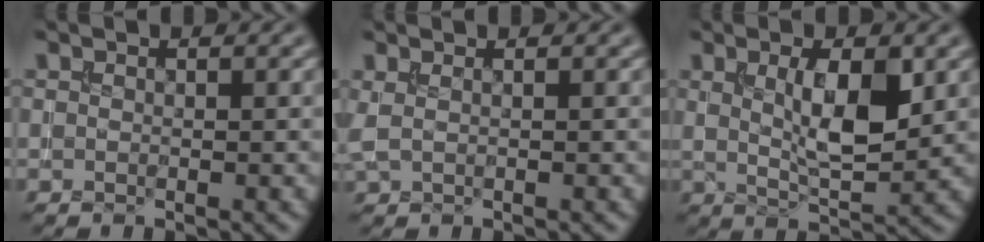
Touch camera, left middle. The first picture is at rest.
{"total": 1.0, "force": [0.6, 0.3, 0.8], "torque": [-0.017, 0.003, 0.009]}
{"total": 5.4, "force": [1.2, 1.7, 5.0], "torque": [-0.091, -0.003, 0.025]}